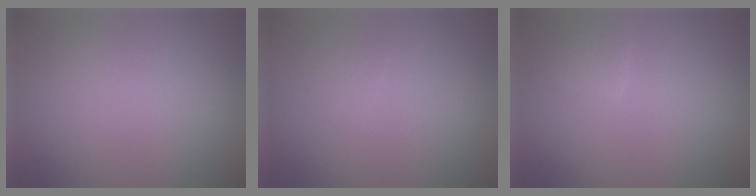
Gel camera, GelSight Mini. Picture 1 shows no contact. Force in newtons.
{"total": 0.6, "press": 0.6, "slide": 0.1}
{"total": 1.9, "press": 1.9, "slide": 0.1}